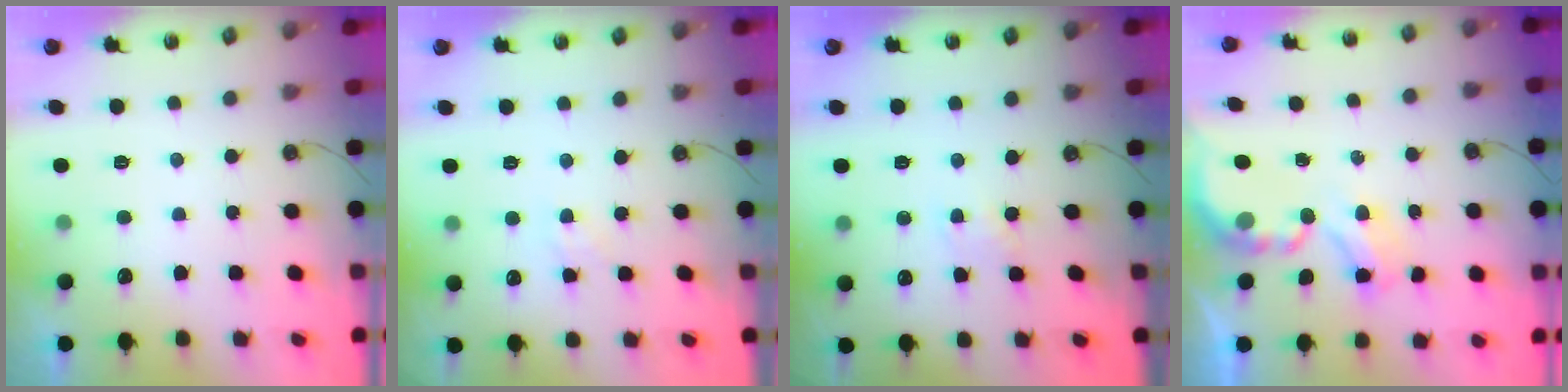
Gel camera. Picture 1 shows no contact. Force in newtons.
{"total": 2.7, "press": 2.6, "slide": 0.5}
{"total": 1.9, "press": 1.9, "slide": 0.3}
{"total": 3.8, "press": 3.8, "slide": 0.2}